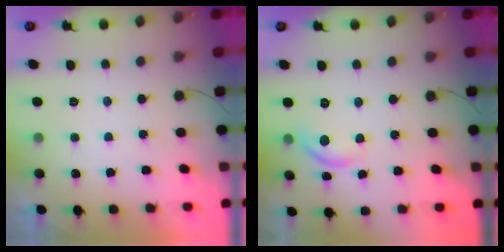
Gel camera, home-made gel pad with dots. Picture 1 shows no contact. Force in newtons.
{"total": 8.3, "press": 8.3, "slide": 0.5}